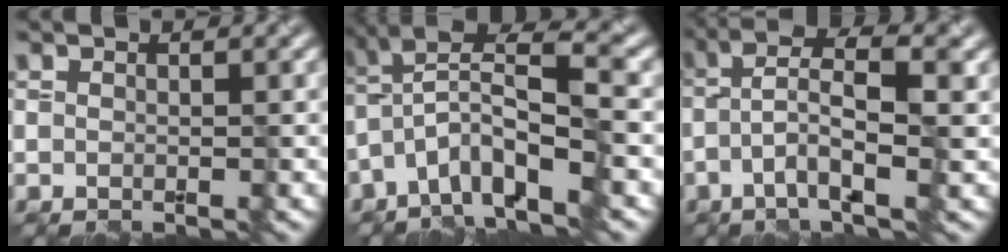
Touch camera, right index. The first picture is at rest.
{"total": 7.4, "force": [-2.6, 2.2, 6.5], "torque": [-0.118, 0.022, -0.054]}
{"total": 5.3, "force": [-1.0, 1.0, 5.1], "torque": [-0.098, 0.019, -0.026]}